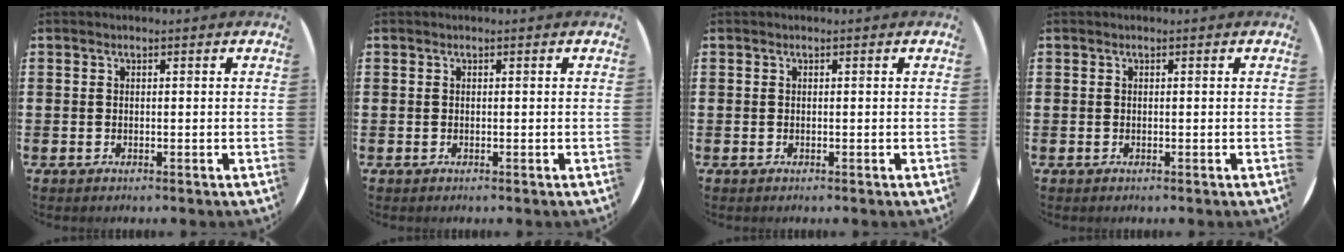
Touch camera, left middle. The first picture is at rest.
{"total": 0.0}
{"total": 0.0}
{"total": 0.0}